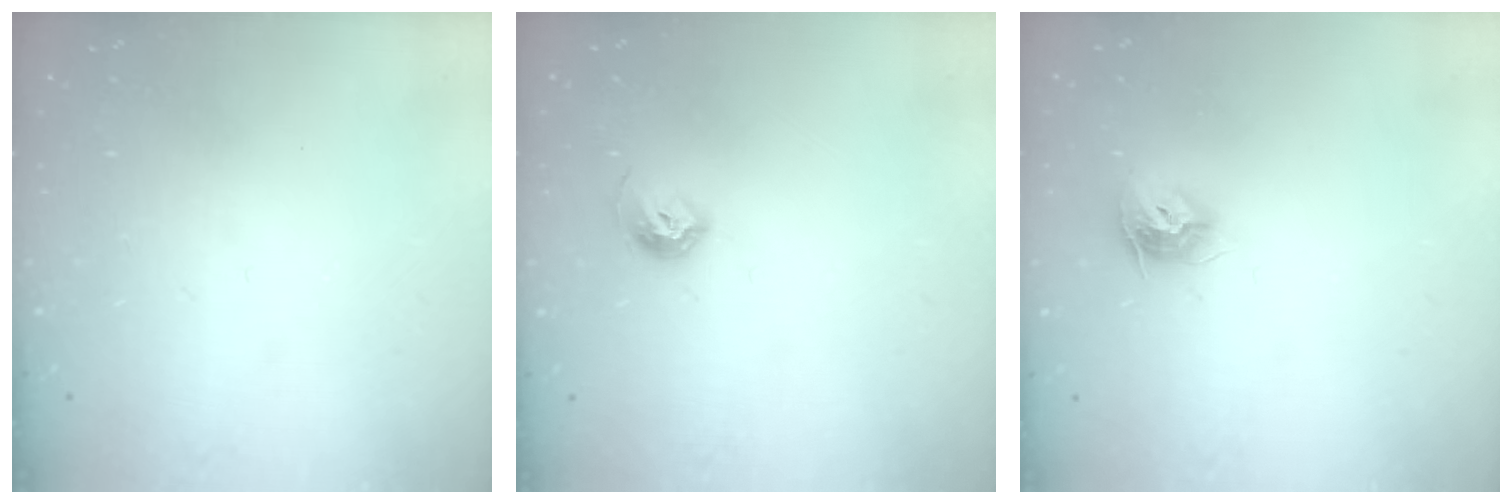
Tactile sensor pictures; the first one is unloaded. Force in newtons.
{"total": 6.9, "press": 6.8, "slide": 1.1}
{"total": 9.3, "press": 9.3, "slide": 0.2}